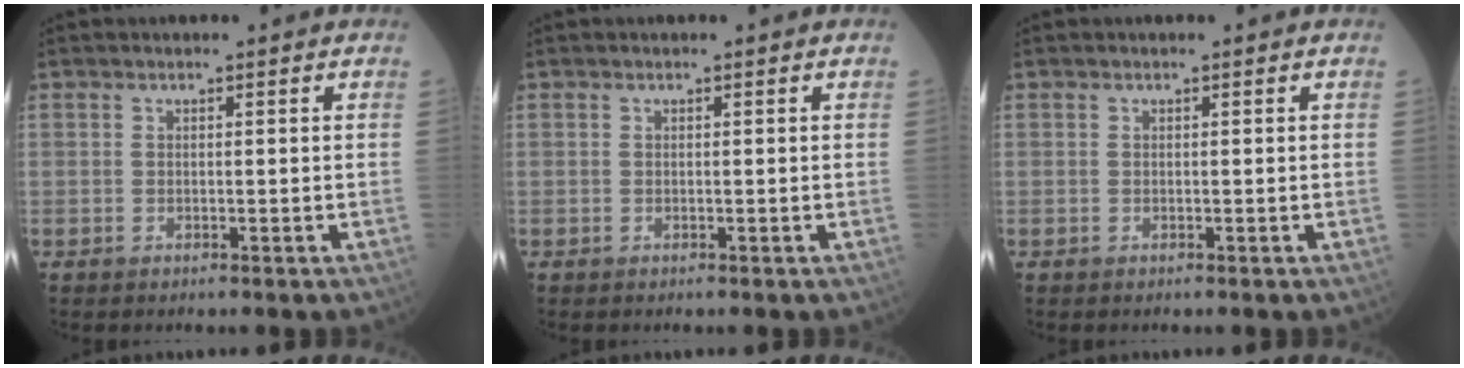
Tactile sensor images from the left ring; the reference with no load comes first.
{"total": 0.0}
{"total": 0.0}